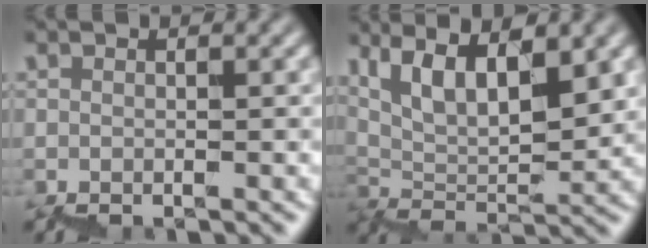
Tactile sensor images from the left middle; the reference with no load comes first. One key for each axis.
{"total": 6.4, "fx": 5.0, "fy": 1.5, "fz": 3.7, "tx": -0.062, "ty": 0.007, "tz": 0.101}